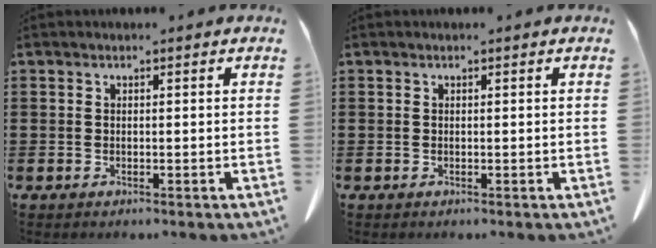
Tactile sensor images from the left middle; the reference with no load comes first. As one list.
[{"total": 0.0}]